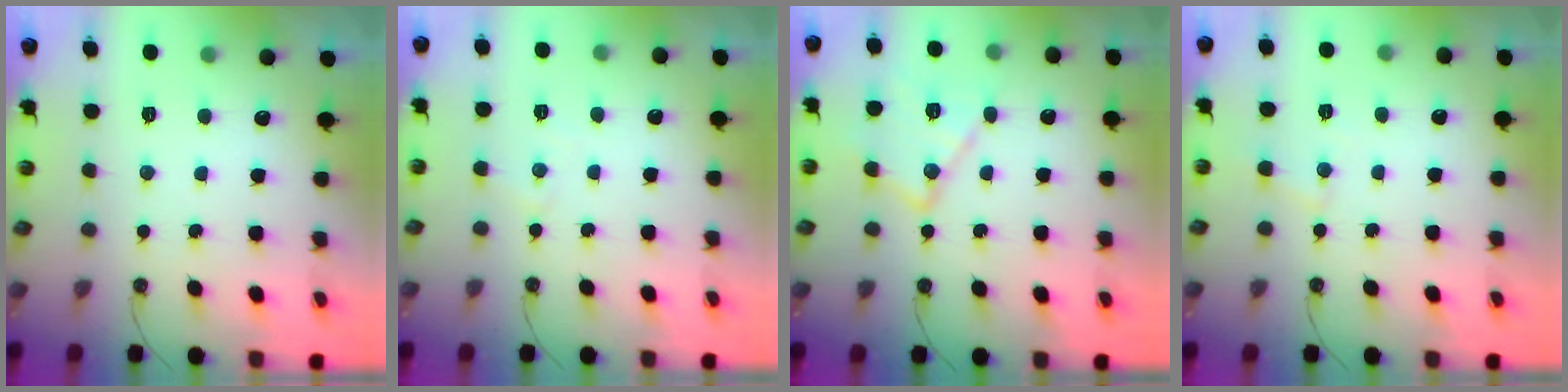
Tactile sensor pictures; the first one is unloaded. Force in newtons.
{"total": 2.7, "press": 2.7, "slide": 0.5}
{"total": 13.2, "press": 13.2, "slide": 0.8}
{"total": 4.4, "press": 4.3, "slide": 0.6}